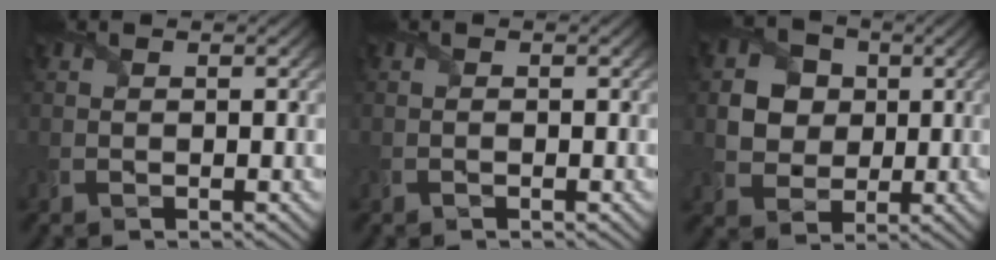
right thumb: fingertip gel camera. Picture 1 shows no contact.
{"total": 0.0}
{"total": 5.8, "force": [1.2, 5.1, 2.4], "torque": [-0.072, 0.003, 0.006]}